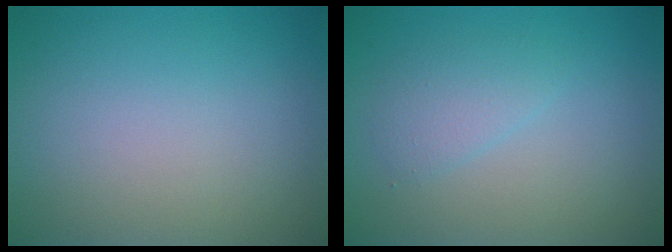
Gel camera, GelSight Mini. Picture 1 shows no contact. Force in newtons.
{"total": 1.8, "press": 1.8, "slide": 0.2}